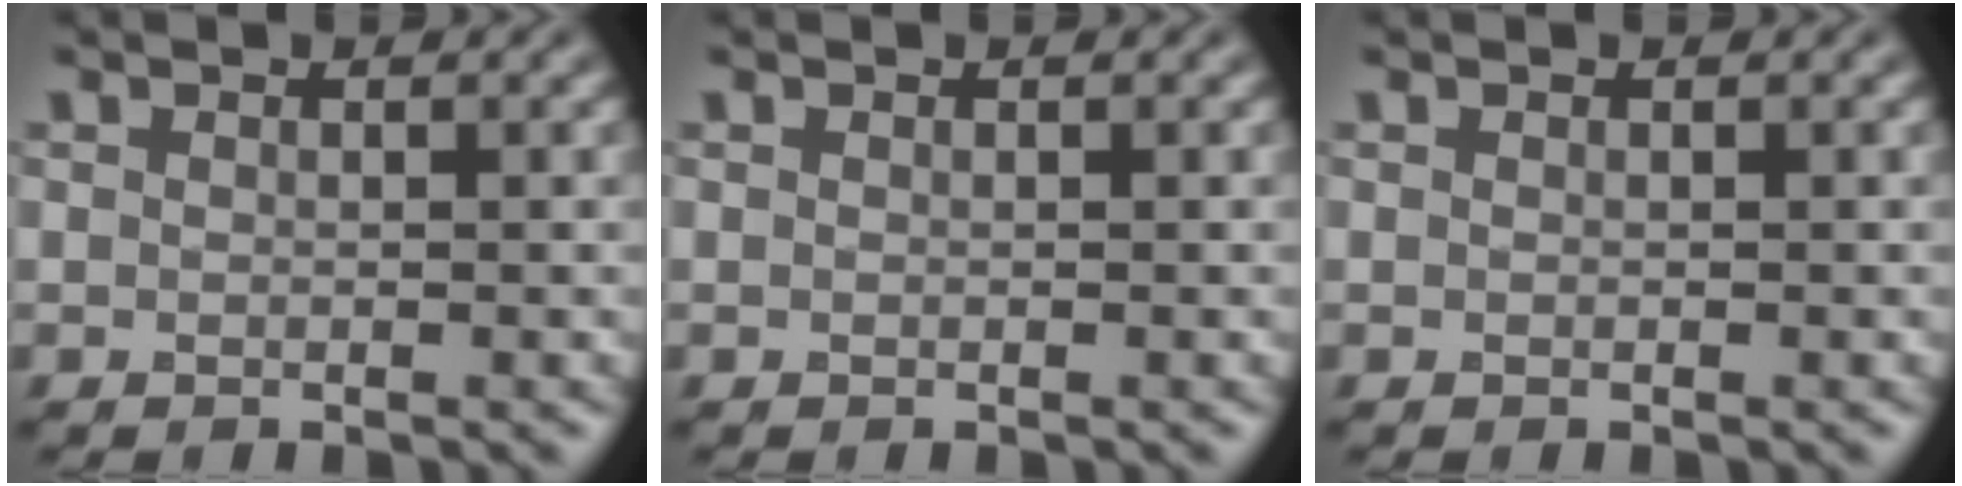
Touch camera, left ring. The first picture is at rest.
{"total": 0.0}
{"total": 0.0}